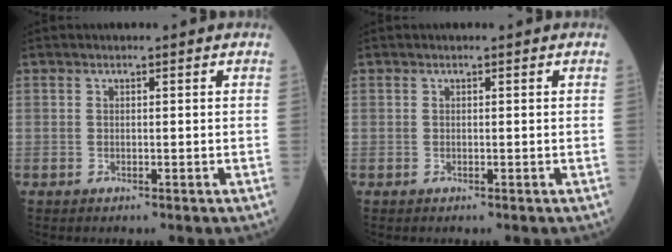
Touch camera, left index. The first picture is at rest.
{"total": 0.0}